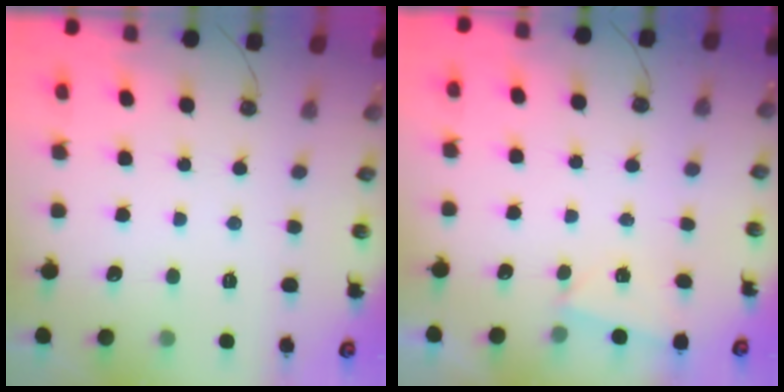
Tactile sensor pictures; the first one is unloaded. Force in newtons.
{"total": 2.1, "press": 0.8, "slide": 1.9}